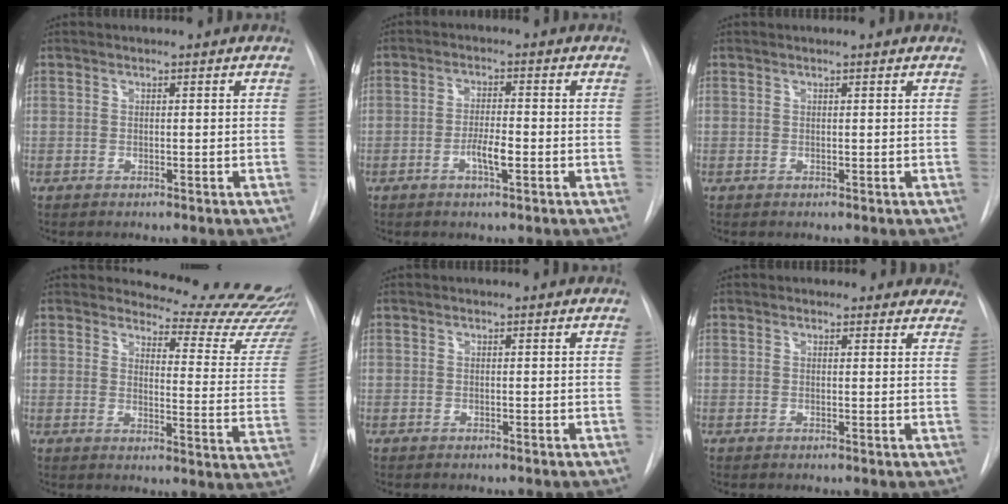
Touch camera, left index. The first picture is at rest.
{"total": 3.9, "force": [-2.2, 0.6, 3.2], "torque": [-0.058, -0.005, -0.037]}
{"total": 0.0}
{"total": 16.8, "force": [16.7, 1.3, 1.9], "torque": [-0.004, -0.153, 0.162]}
{"total": 0.0}
{"total": 5.3, "force": [4.6, 2.5, 0.3], "torque": [0.033, -0.013, 0.021]}